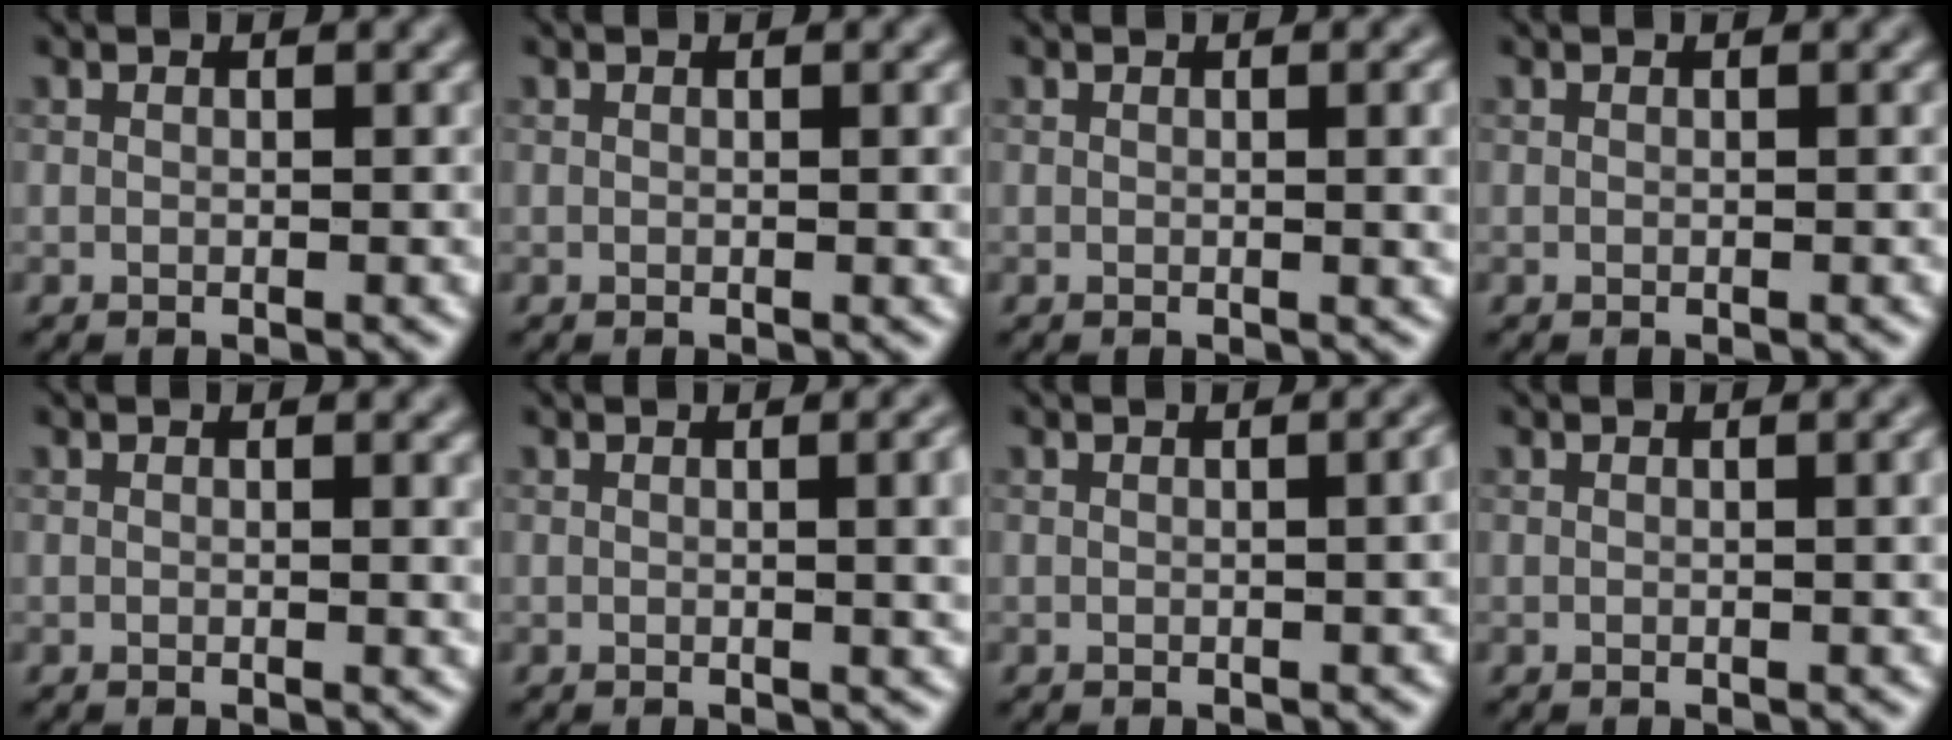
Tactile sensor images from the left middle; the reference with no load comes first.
{"total": 0.9, "force": [0.1, 0.3, 0.9], "torque": [-0.009, 0.001, 0.000]}
{"total": 2.8, "force": [0.3, 0.9, 2.7], "torque": [-0.028, 0.003, 0.001]}
{"total": 0.0}
{"total": 1.1, "force": [0.3, 0.3, 1.0], "torque": [-0.009, -0.001, 0.002]}
{"total": 4.4, "force": [0.5, 1.7, 4.1], "torque": [-0.036, 0.008, 0.007]}
{"total": 2.3, "force": [0.2, 0.9, 2.1], "torque": [-0.015, 0.008, 0.001]}
{"total": 1.9, "force": [0.3, 0.5, 1.8], "torque": [-0.018, 0.005, 0.001]}